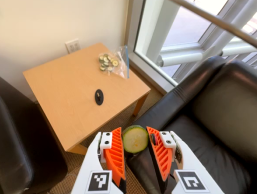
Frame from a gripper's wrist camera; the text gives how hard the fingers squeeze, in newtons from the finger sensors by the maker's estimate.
{"total": 8.8, "left": 8.7, "right": 8.9}